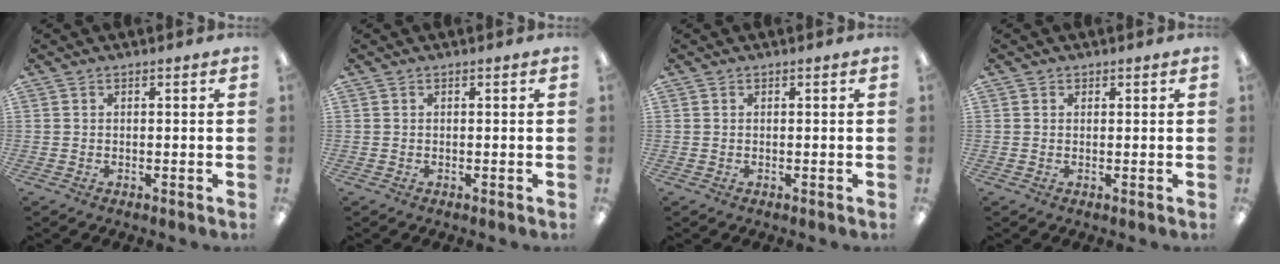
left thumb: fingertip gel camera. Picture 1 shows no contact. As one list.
[{"total": 0.0}, {"total": 0.0}, {"total": 0.6, "force": [0.5, 0.4, 0.0], "torque": [-0.001, 0.002, 0.009]}]